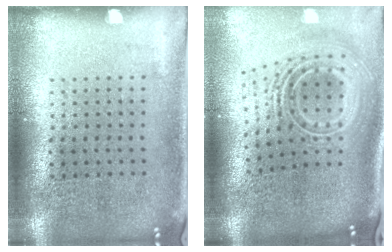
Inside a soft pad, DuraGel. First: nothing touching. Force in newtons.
{"total": 2.8, "press": 1.9, "slide": 2.2}